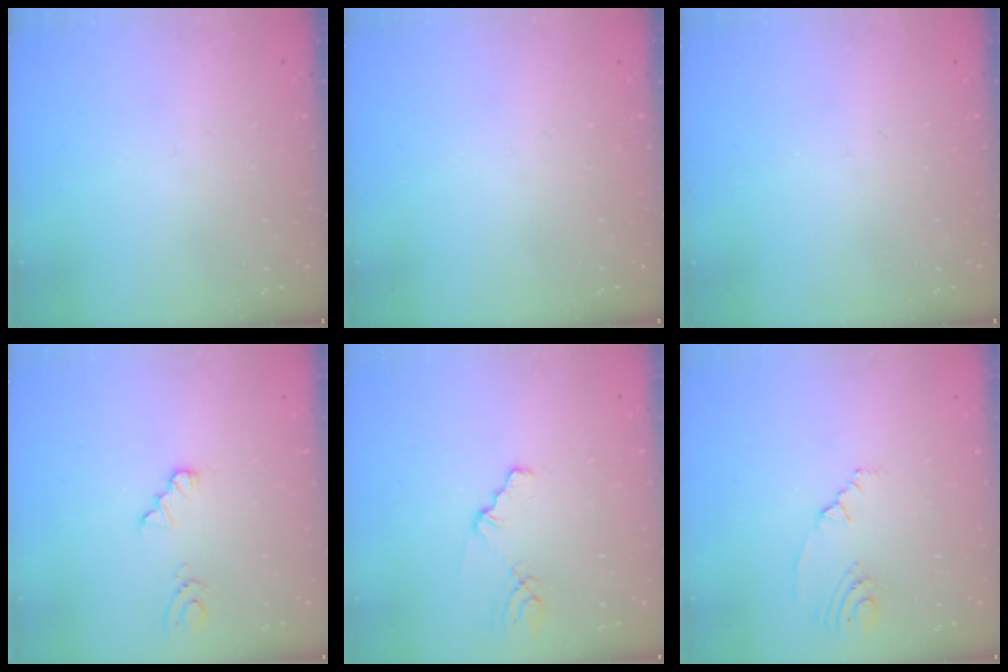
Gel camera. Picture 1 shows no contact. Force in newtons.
{"total": 0.0}
{"total": 0.0}
{"total": 1.8, "press": 1.8, "slide": 0.2}
{"total": 1.8, "press": 1.8, "slide": 0.3}
{"total": 2.9, "press": 2.1, "slide": 2.0}